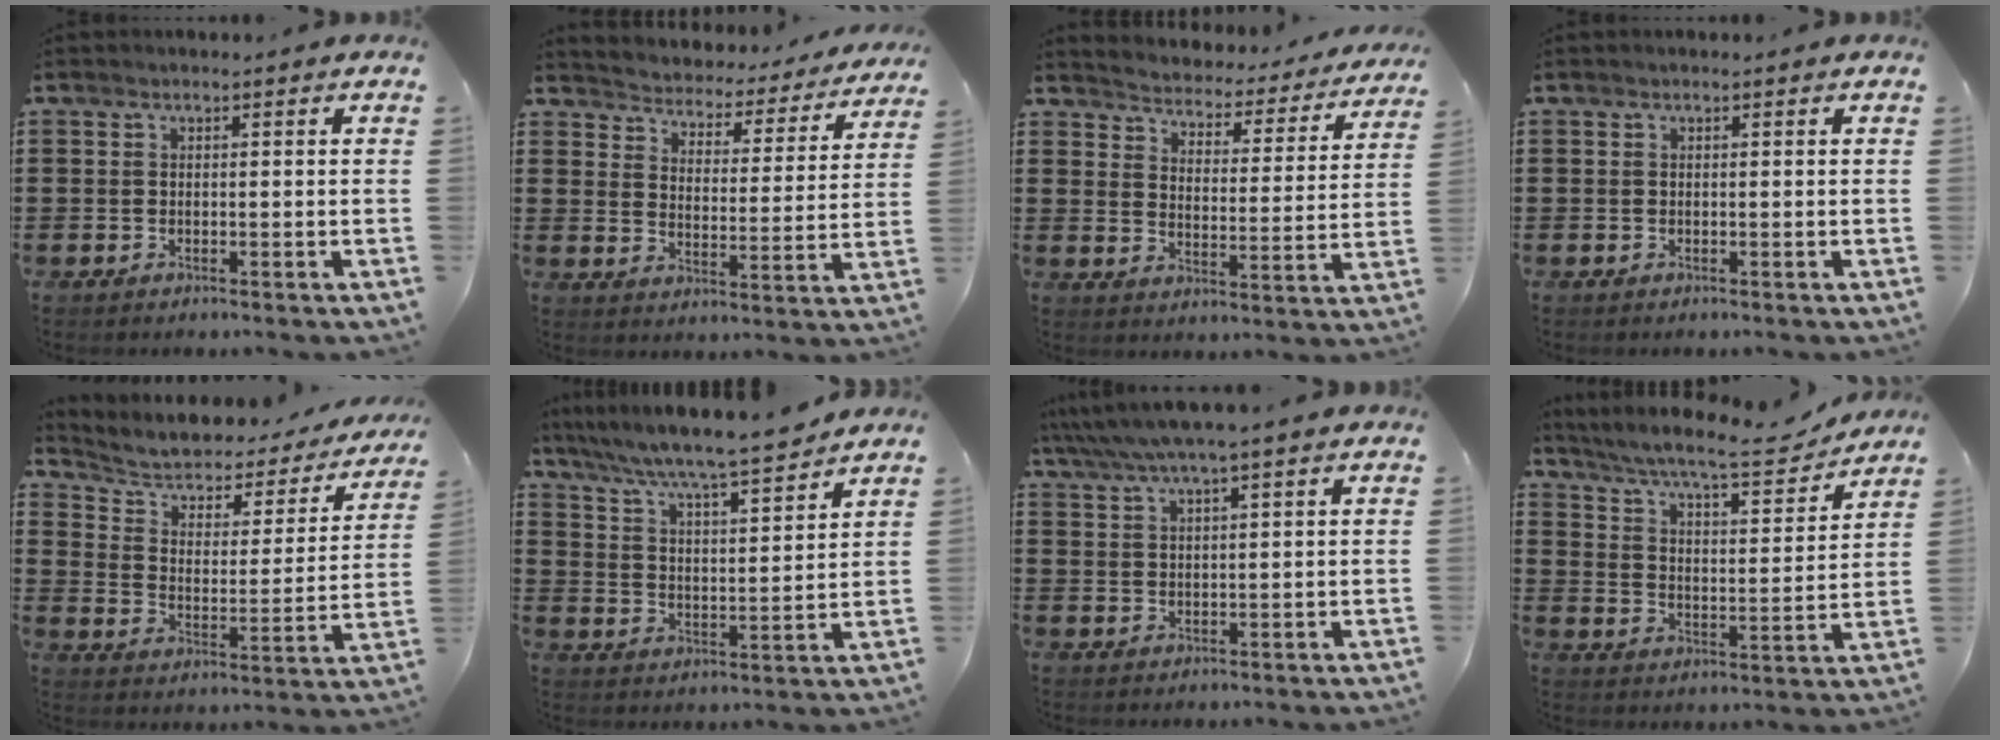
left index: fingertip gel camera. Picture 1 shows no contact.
{"total": 3.0, "force": [2.9, 0.2, -0.3], "torque": [-0.017, -0.034, 0.040]}
{"total": 2.8, "force": [2.8, 0.2, -0.3], "torque": [-0.018, -0.034, 0.039]}
{"total": 0.0}
{"total": 4.1, "force": [2.9, 2.3, 1.8], "torque": [-0.055, -0.023, 0.044]}
{"total": 6.3, "force": [5.8, -0.2, 2.5], "torque": [-0.074, -0.039, 0.095]}
{"total": 4.5, "force": [3.6, -0.2, 2.7], "torque": [-0.062, -0.009, 0.062]}
{"total": 8.5, "force": [7.4, 0.3, 4.1], "torque": [-0.109, -0.039, 0.123]}